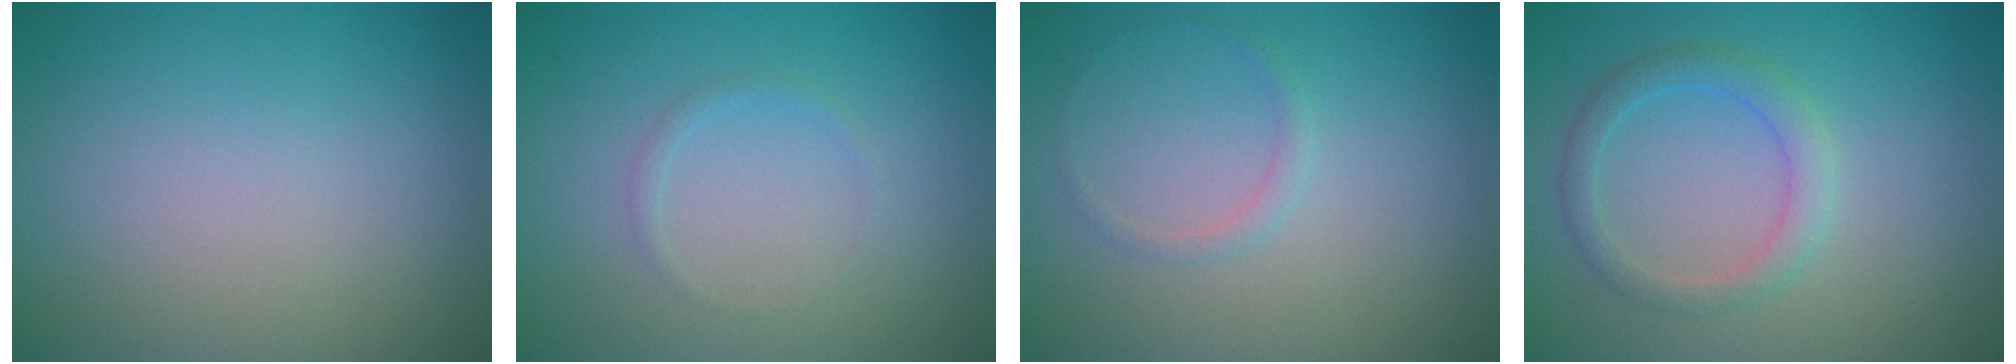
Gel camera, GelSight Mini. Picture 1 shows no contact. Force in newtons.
{"total": 0.7, "press": 0.7, "slide": 0.0}
{"total": 0.8, "press": 0.8, "slide": 0.0}
{"total": 2.3, "press": 2.3, "slide": 0.1}